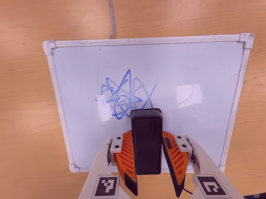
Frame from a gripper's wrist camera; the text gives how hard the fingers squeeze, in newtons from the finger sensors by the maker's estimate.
{"total": 5.9, "left": 5.5, "right": 6.2}